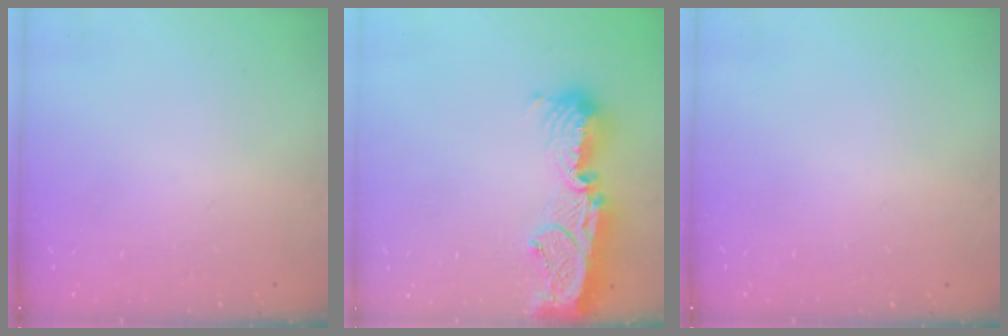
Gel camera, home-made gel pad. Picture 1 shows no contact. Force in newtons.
{"total": 16.6, "press": 16.6, "slide": 1.4}
{"total": 0.0}